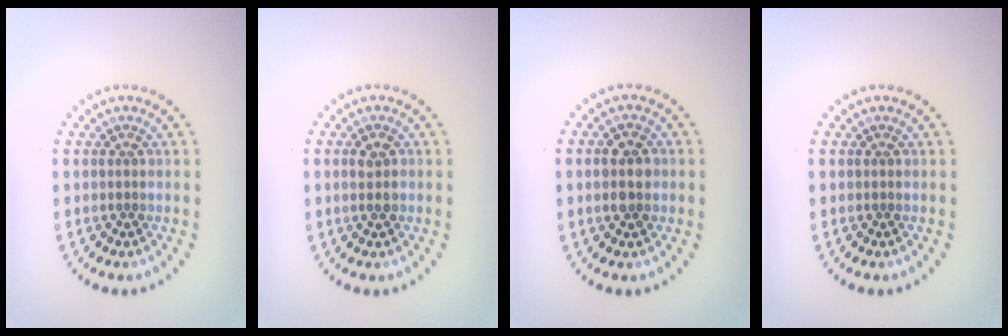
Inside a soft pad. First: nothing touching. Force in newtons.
{"total": 1.5, "press": 1.5, "slide": 0.1}
{"total": 2.3, "press": 2.3, "slide": 0.1}
{"total": 0.0}